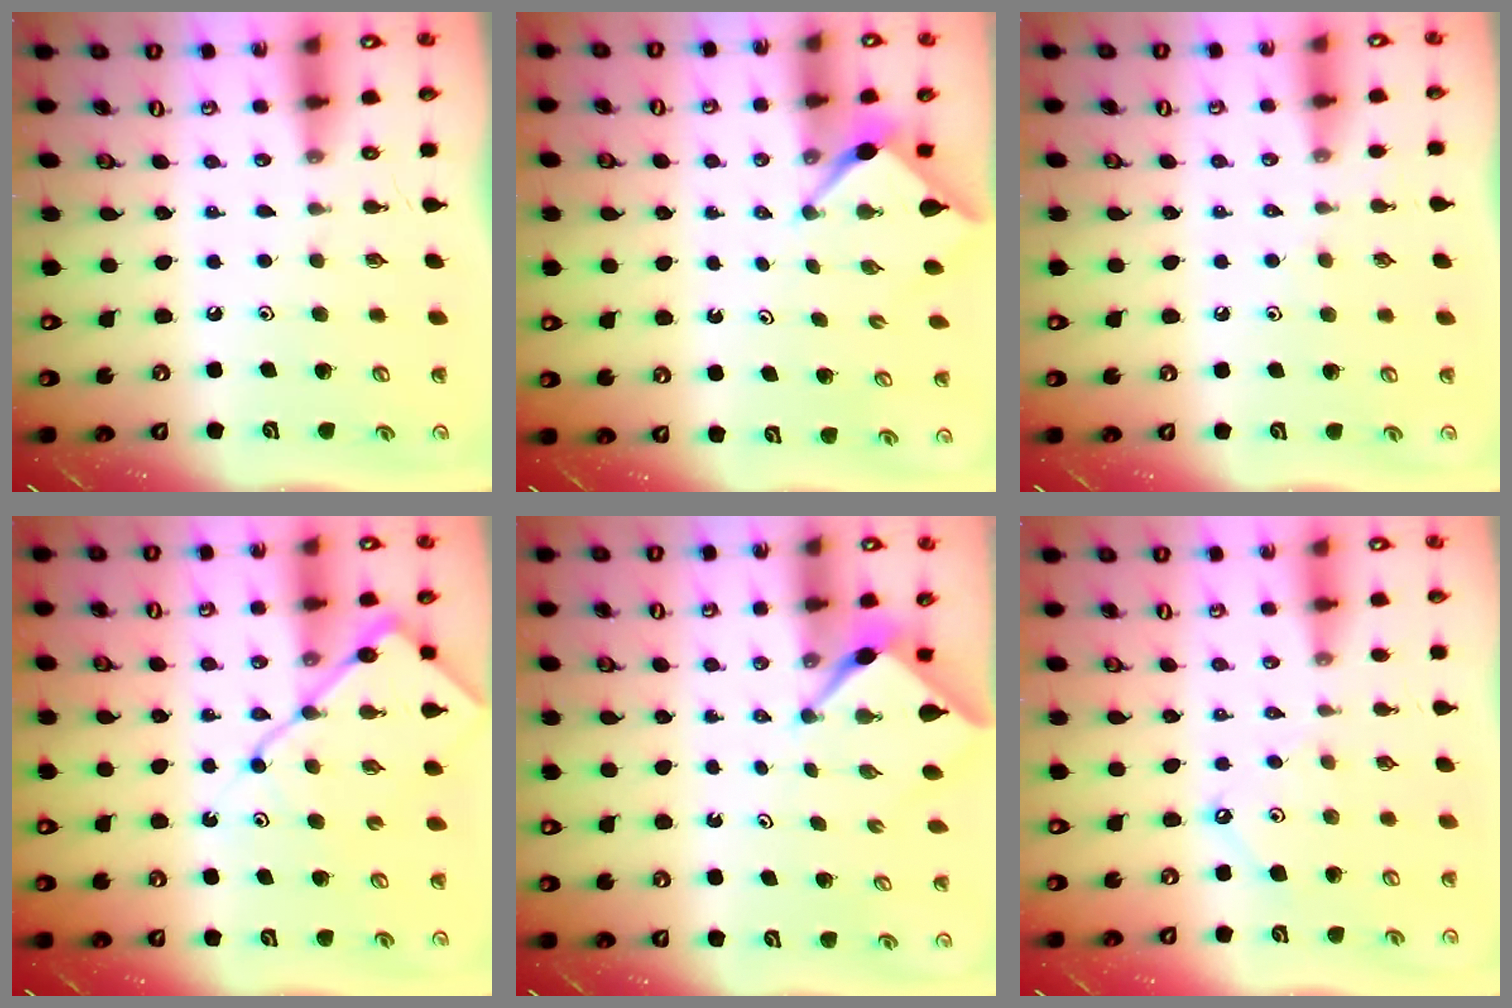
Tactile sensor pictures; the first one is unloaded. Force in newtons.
{"total": 2.5, "press": 2.5, "slide": 0.3}
{"total": 2.3, "press": 2.3, "slide": 0.4}
{"total": 11.6, "press": 11.5, "slide": 1.4}
{"total": 2.3, "press": 2.2, "slide": 0.3}
{"total": 3.5, "press": 3.5, "slide": 0.1}